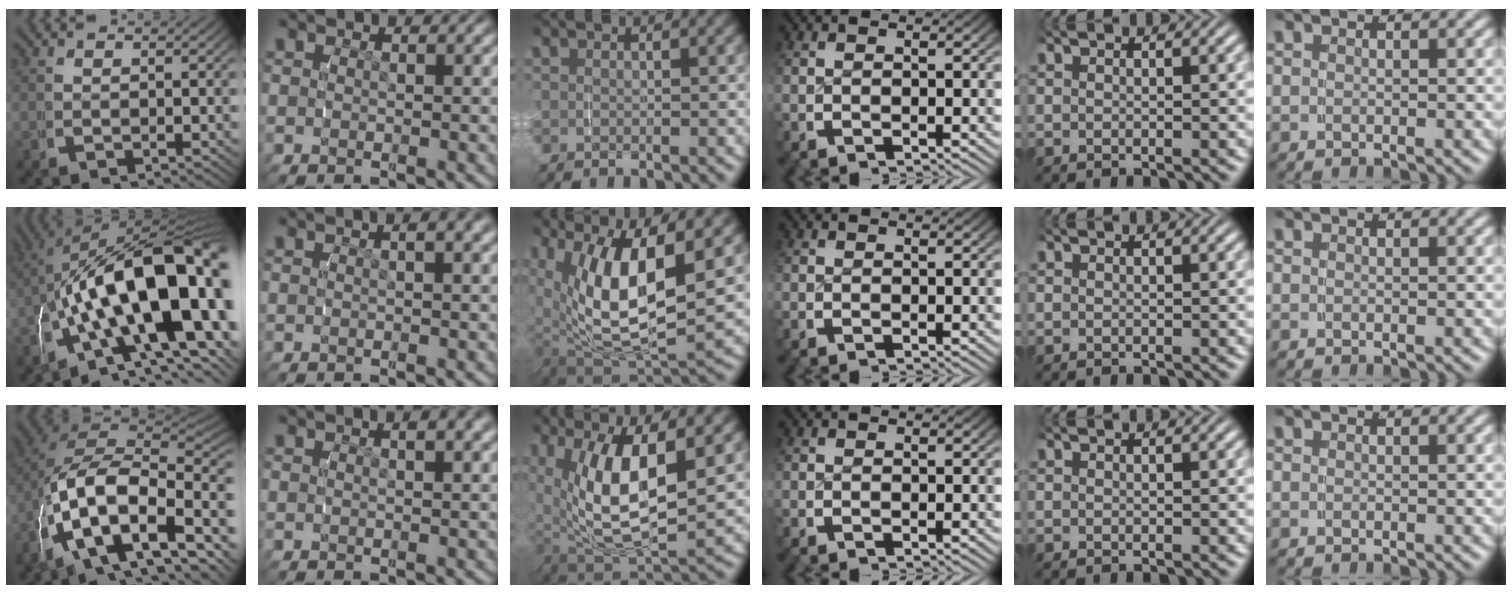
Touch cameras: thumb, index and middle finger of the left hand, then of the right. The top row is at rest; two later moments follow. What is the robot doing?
{"motion": "grasp_and_lifting", "object": "water bottle"}